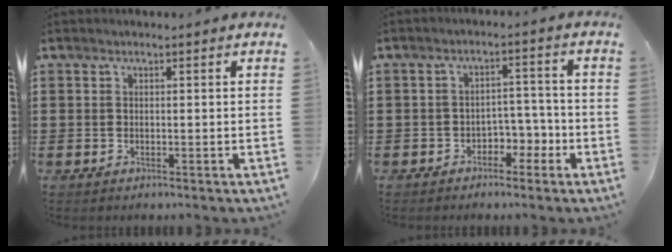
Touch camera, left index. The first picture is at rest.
{"total": 3.7, "force": [-2.7, 2.0, 1.4], "torque": [-0.030, 0.010, -0.056]}